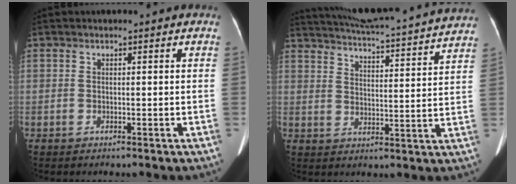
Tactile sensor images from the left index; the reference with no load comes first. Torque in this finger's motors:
{"motor_torque": [0.52, -1.37, 0.01, 0.09]}